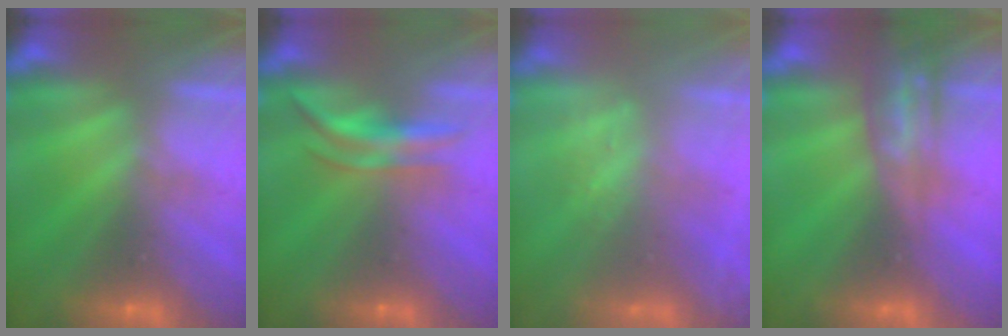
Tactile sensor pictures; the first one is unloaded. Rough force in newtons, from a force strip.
{"total": 4.0}
{"total": 2.4}
{"total": 2.5}